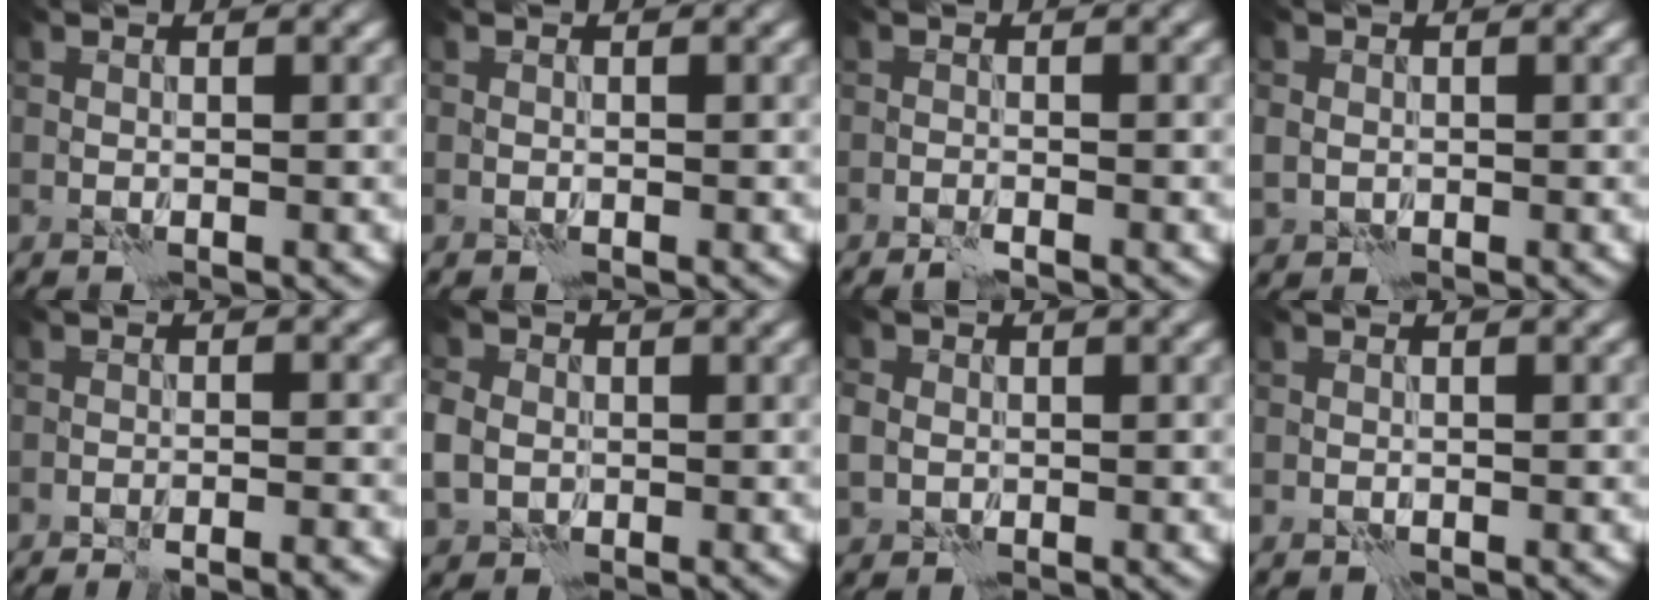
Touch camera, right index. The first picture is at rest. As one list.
[{"total": 0.0}, {"total": 1.2, "force": [-1.0, -0.2, 0.6], "torque": [-0.018, 0.004, -0.023]}, {"total": 1.7, "force": [0.0, 1.6, 0.6], "torque": [-0.009, -0.001, -0.001]}, {"total": 5.3, "force": [-4.8, 0.9, 2.0], "torque": [-0.017, 0.016, -0.061]}, {"total": 4.5, "force": [-0.3, 3.9, 2.2], "torque": [-0.058, 0.008, -0.018]}, {"total": 2.6, "force": [0.1, 2.4, 1.1], "torque": [-0.026, 0.008, -0.002]}, {"total": 0.0}]